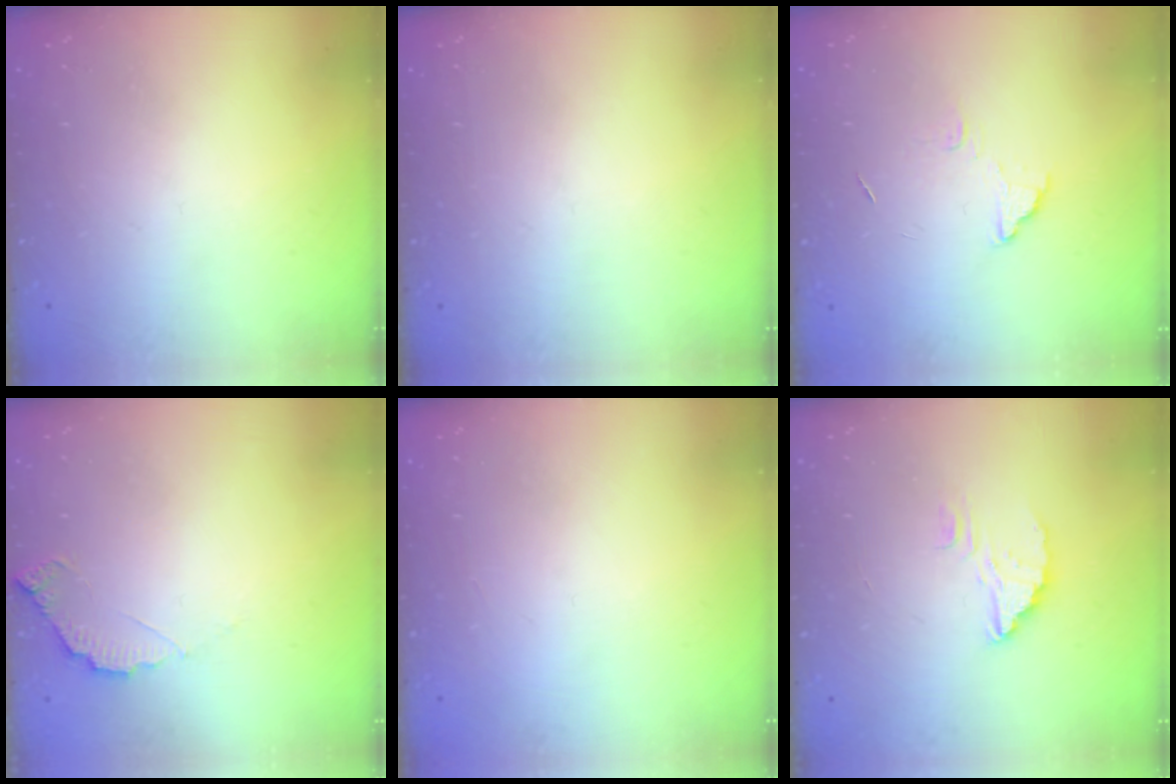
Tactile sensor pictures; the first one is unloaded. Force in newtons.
{"total": 0.0}
{"total": 4.3, "press": 4.3, "slide": 0.2}
{"total": 3.4, "press": 3.4, "slide": 0.1}
{"total": 2.1, "press": 2.1, "slide": 0.1}
{"total": 3.0, "press": 3.0, "slide": 0.1}